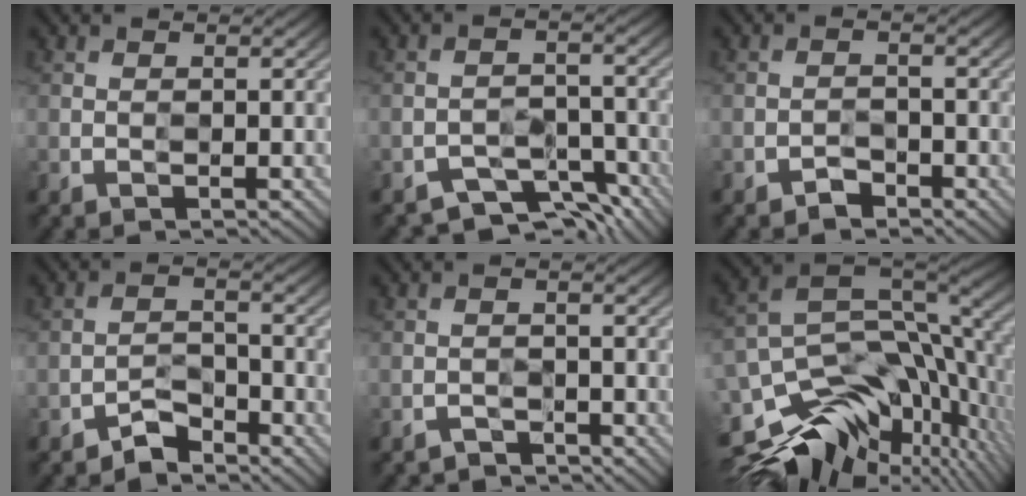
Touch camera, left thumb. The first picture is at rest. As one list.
[{"total": 4.8, "force": [-4.3, 2.2, 0.5], "torque": [0.006, -0.005, -0.072]}, {"total": 1.6, "force": [-1.4, 0.2, -0.6], "torque": [0.020, 0.007, -0.028]}, {"total": 2.5, "force": [-2.4, 0.6, -0.1], "torque": [0.012, 0.012, -0.052]}, {"total": 2.1, "force": [-1.6, -0.1, -1.4], "torque": [0.033, 0.007, -0.032]}, {"total": 14.6, "force": [-4.2, 9.0, 10.6], "torque": [-0.244, -0.012, -0.065]}]